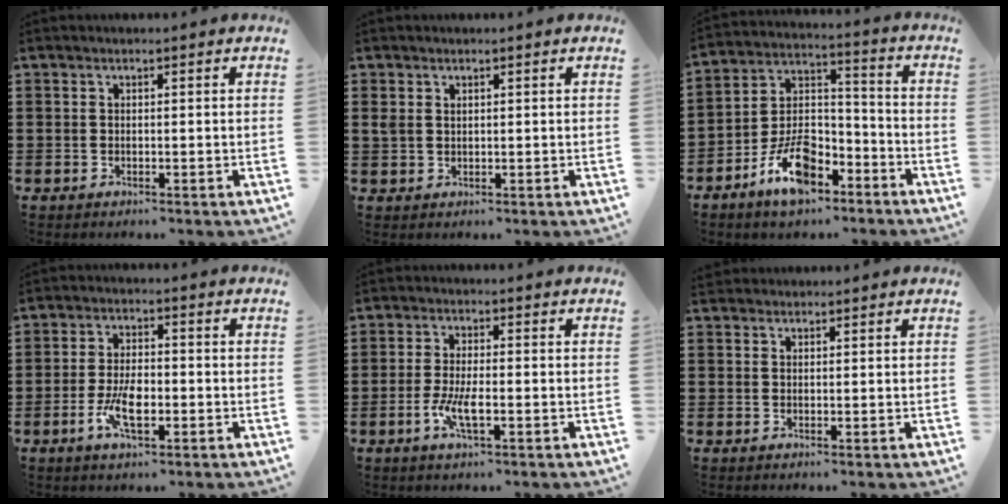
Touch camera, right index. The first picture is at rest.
{"total": 1.4, "force": [0.9, 1.0, 0.5], "torque": [-0.013, 0.005, 0.017]}
{"total": 10.4, "force": [-6.7, 5.0, 6.1], "torque": [-0.124, 0.017, -0.124]}
{"total": 6.0, "force": [-1.9, 2.5, 5.1], "torque": [-0.113, -0.004, -0.039]}
{"total": 5.0, "force": [-1.8, 1.2, 4.5], "torque": [-0.102, -0.009, -0.038]}
{"total": 1.2, "force": [1.1, 0.5, -0.1], "torque": [0.000, 0.003, 0.022]}